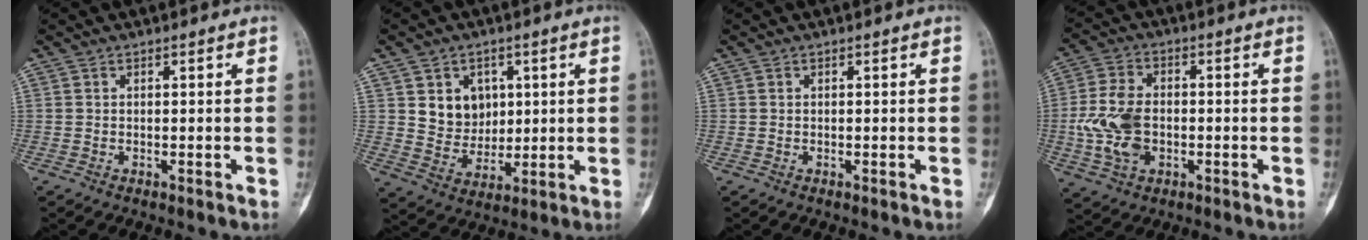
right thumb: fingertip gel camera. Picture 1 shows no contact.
{"total": 8.4, "force": [2.5, 7.0, 3.9], "torque": [-0.028, -0.015, 0.052]}
{"total": 0.0}
{"total": 10.8, "force": [-1.5, 7.2, 7.9], "torque": [-0.156, 0.010, -0.028]}